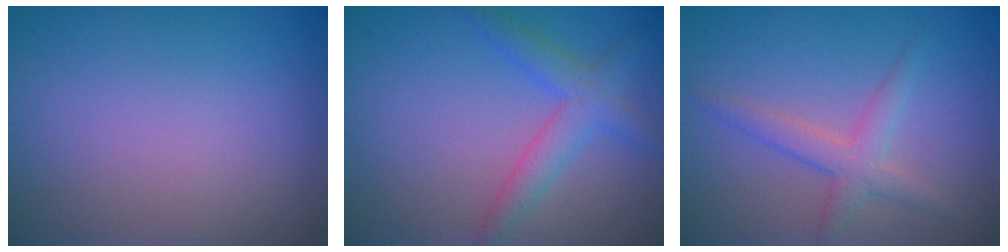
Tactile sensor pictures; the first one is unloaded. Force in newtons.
{"total": 2.4, "press": 2.4, "slide": 0.2}
{"total": 2.6, "press": 2.6, "slide": 0.1}